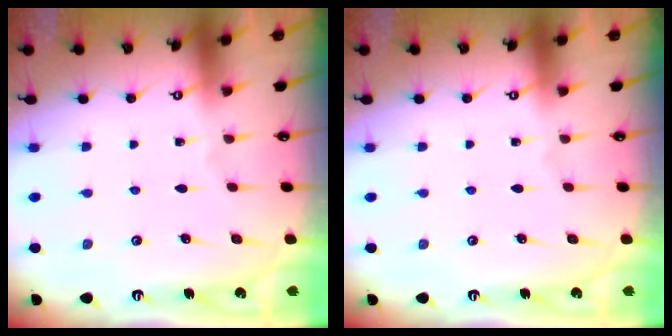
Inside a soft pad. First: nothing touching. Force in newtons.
{"total": 0.0}